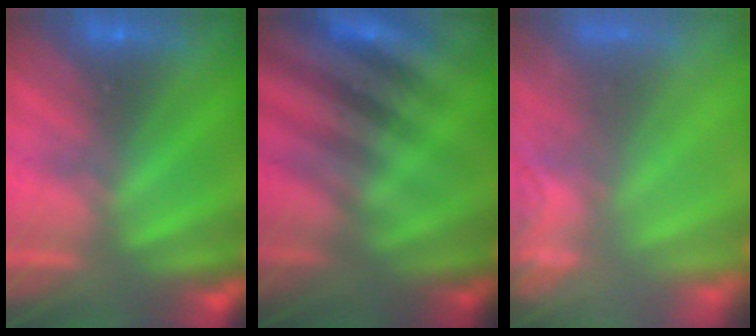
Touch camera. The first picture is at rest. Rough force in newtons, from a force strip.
{"total": 2.6}
{"total": 5.6}